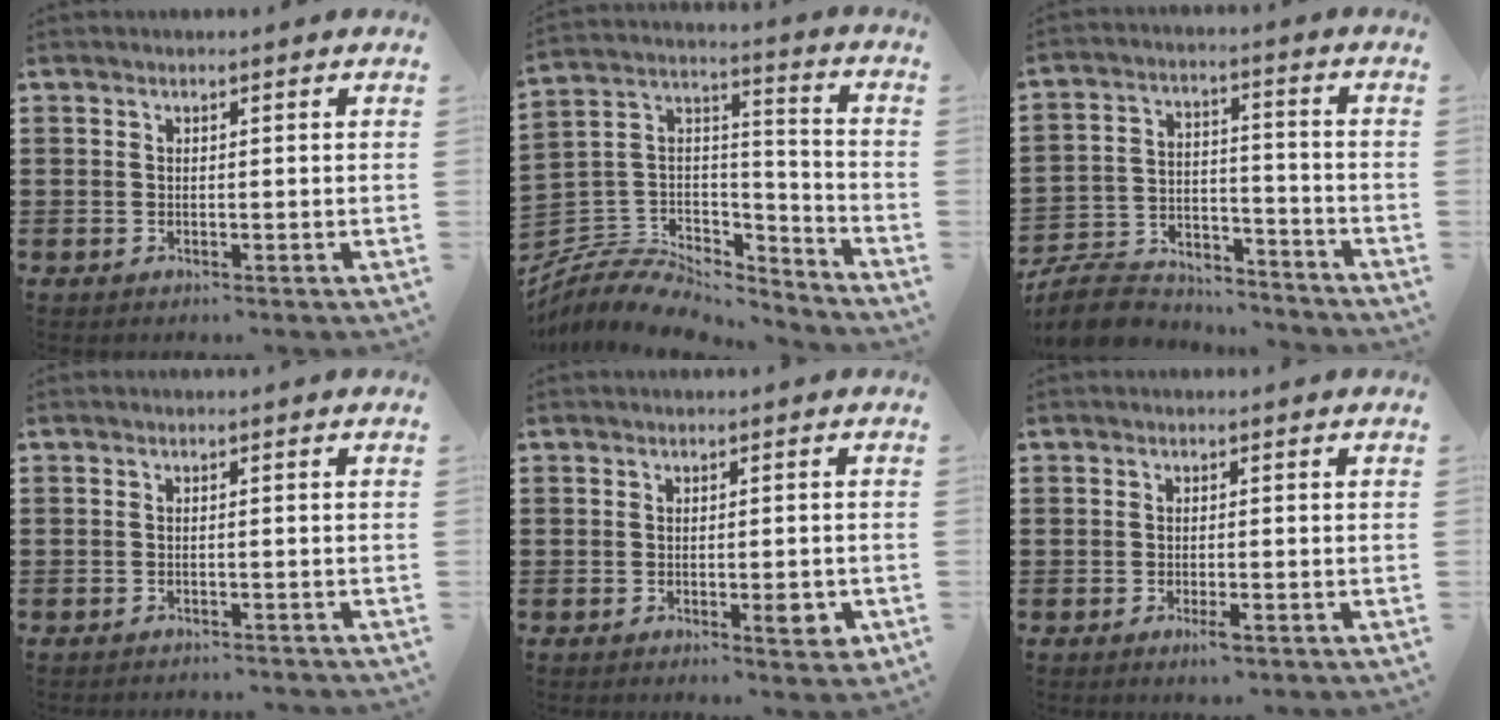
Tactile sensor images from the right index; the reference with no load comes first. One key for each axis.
{"total": 7.5, "fx": -6.7, "fy": 2.9, "fz": 1.5, "tx": -0.048, "ty": 0.004, "tz": -0.136}
{"total": 8.7, "fx": -8.2, "fy": 2.2, "fz": 2.0, "tx": -0.053, "ty": 0.016, "tz": -0.164}
{"total": 0.9, "fx": -0.8, "fy": -0.1, "fz": 0.1, "tx": -0.005, "ty": 0.000, "tz": -0.017}
{"total": 3.0, "fx": -1.0, "fy": 0.7, "fz": 2.7, "tx": -0.051, "ty": -0.002, "tz": -0.018}
{"total": 1.5, "fx": -0.9, "fy": 0.2, "fz": 1.2, "tx": -0.021, "ty": -0.002, "tz": -0.015}